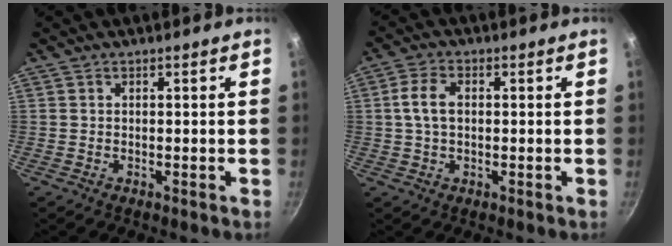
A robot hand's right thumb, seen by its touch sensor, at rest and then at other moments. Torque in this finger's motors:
{"motor_torque": [-0.21, 0.40, 0.53, -0.12, 0.02]}